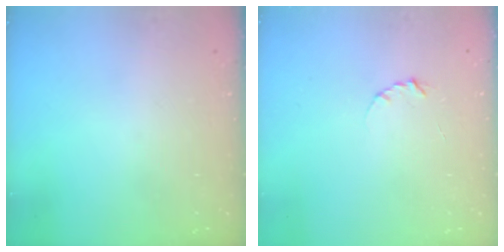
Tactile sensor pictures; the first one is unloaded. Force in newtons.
{"total": 2.3, "press": 2.3, "slide": 0.4}